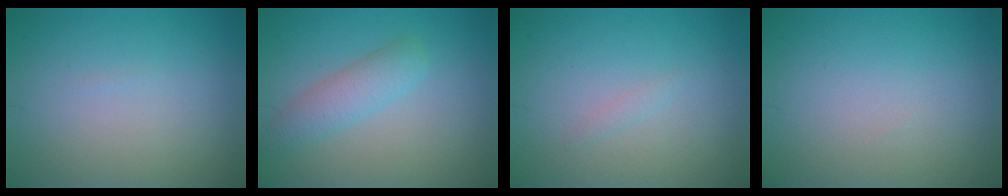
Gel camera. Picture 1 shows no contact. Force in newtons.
{"total": 2.9, "press": 2.9, "slide": 0.1}
{"total": 0.5, "press": 0.5, "slide": 0.0}
{"total": 0.0}